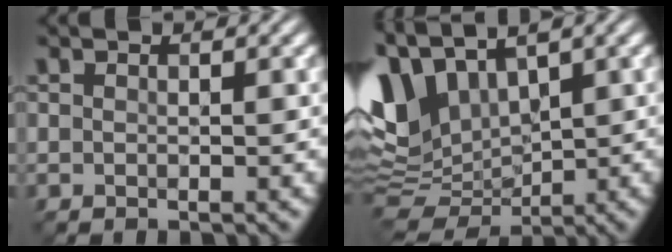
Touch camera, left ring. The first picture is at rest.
{"total": 8.5, "force": [2.5, 5.5, 6.0], "torque": [-0.152, 0.006, 0.048]}